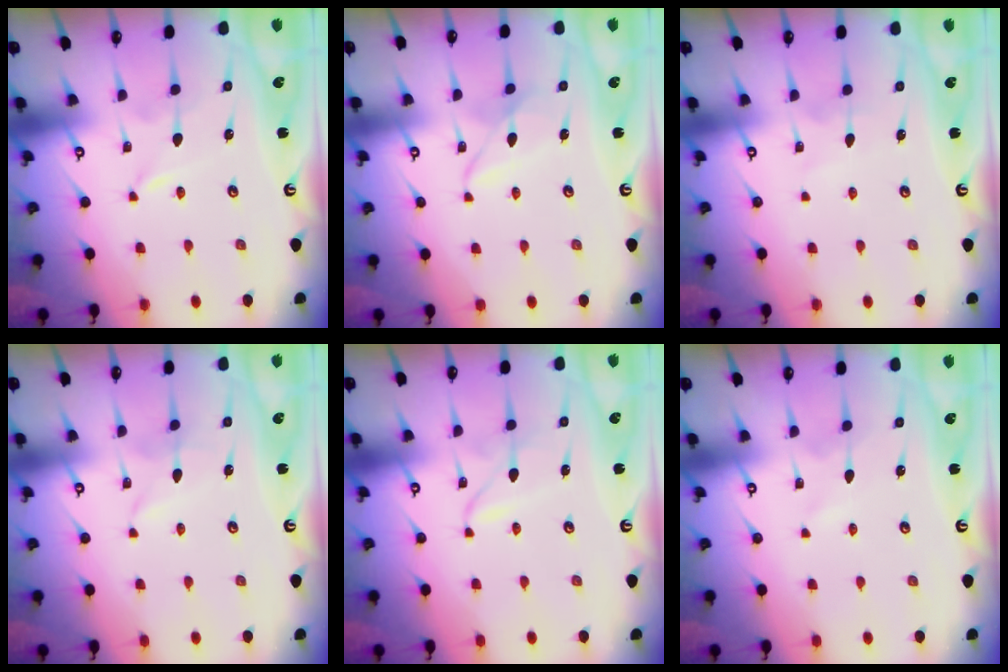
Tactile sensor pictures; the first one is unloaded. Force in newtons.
{"total": 5.2, "press": 5.2, "slide": 0.5}
{"total": 3.2, "press": 3.2, "slide": 0.4}
{"total": 1.9, "press": 1.9, "slide": 0.2}
{"total": 1.9, "press": 1.8, "slide": 0.3}
{"total": 2.2, "press": 2.2, "slide": 0.2}